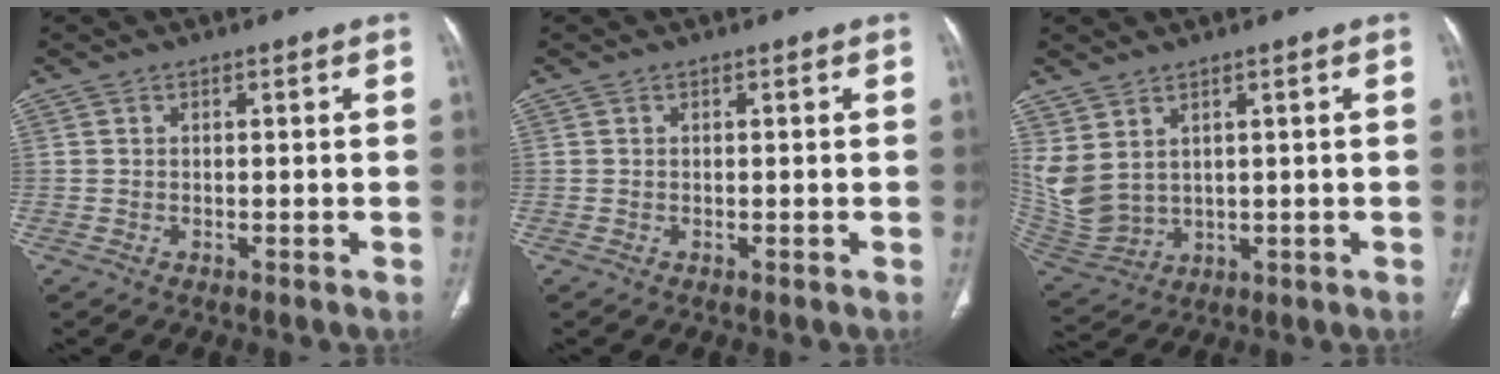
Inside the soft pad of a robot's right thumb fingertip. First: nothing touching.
{"total": 0.0}
{"total": 9.9, "force": [3.8, 6.3, 6.7], "torque": [-0.146, -0.016, 0.101]}